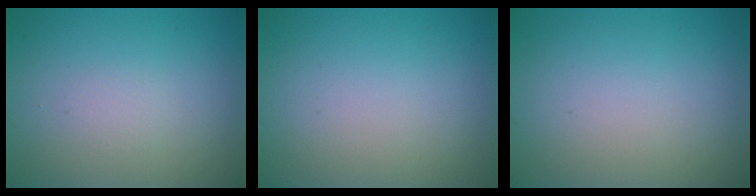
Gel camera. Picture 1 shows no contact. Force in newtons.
{"total": 0.0}
{"total": 0.0}